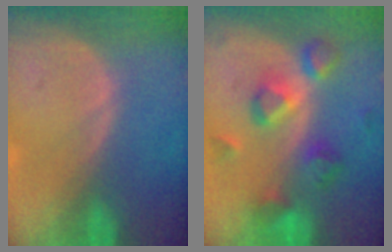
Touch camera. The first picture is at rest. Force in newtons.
{"total": 7.4, "press": 7.4, "slide": 0.8}